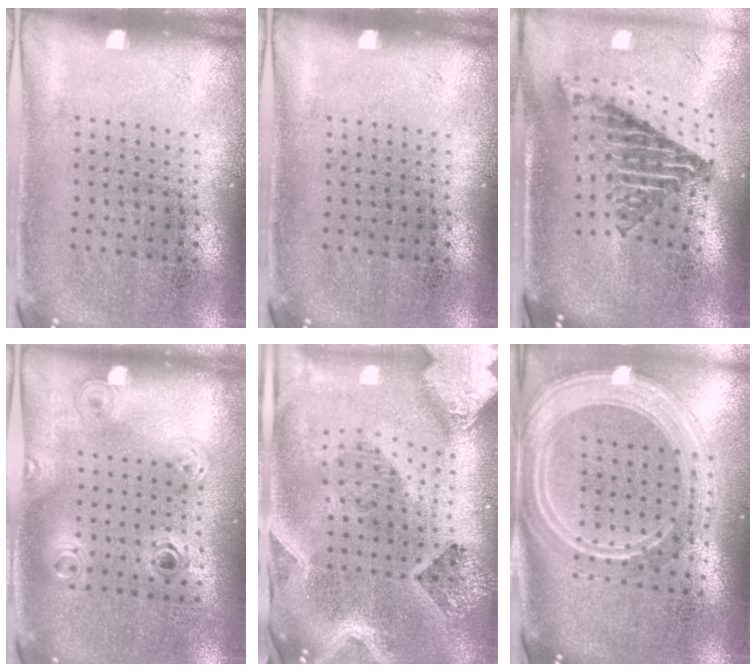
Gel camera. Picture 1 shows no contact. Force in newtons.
{"total": 0.0}
{"total": 2.8, "press": 1.7, "slide": 2.2}
{"total": 1.2, "press": 1.1, "slide": 0.5}
{"total": 4.1, "press": 3.2, "slide": 2.7}
{"total": 2.9, "press": 2.3, "slide": 1.7}